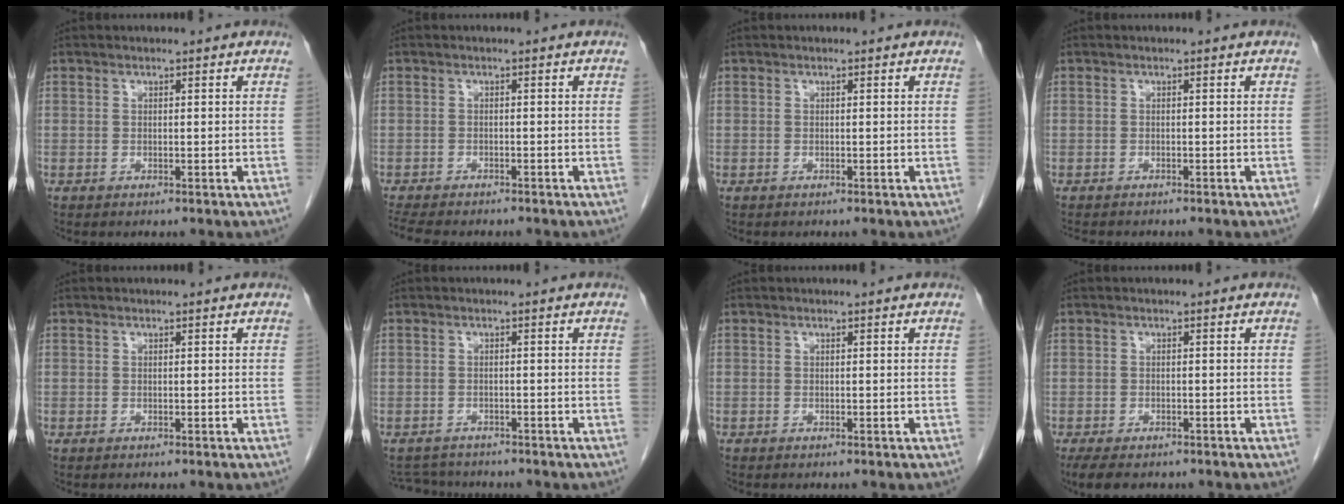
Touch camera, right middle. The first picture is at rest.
{"total": 8.0, "force": [-6.9, 2.1, 3.5], "torque": [-0.059, -0.007, -0.101]}
{"total": 0.0}
{"total": 4.2, "force": [-3.7, 1.1, 1.8], "torque": [-0.027, -0.008, -0.049]}
{"total": 0.0}
{"total": 4.1, "force": [-4.0, 1.0, 0.3], "torque": [-0.007, -0.010, -0.064]}
{"total": 0.0}
{"total": 4.7, "force": [-3.6, 2.0, 2.3], "torque": [-0.039, -0.010, -0.052]}